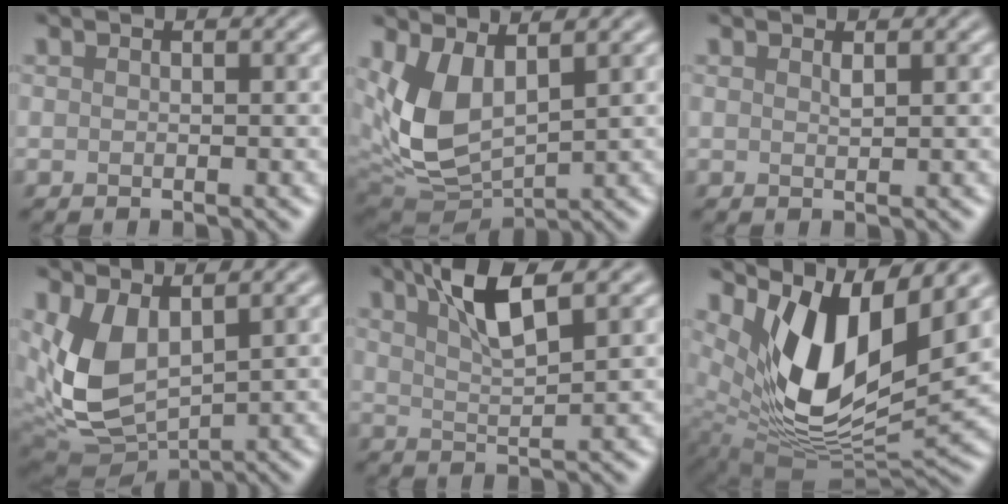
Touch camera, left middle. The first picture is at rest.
{"total": 6.9, "force": [1.6, 3.8, 5.6], "torque": [-0.135, -0.013, 0.036]}
{"total": 0.6, "force": [0.5, 0.1, 0.4], "torque": [-0.008, -0.001, 0.009]}
{"total": 7.0, "force": [1.4, 3.8, 5.6], "torque": [-0.135, -0.010, 0.028]}
{"total": 5.0, "force": [2.8, 1.1, 4.1], "torque": [-0.075, 0.006, 0.049]}
{"total": 11.4, "force": [4.8, 5.0, 9.0], "torque": [-0.163, -0.018, 0.100]}